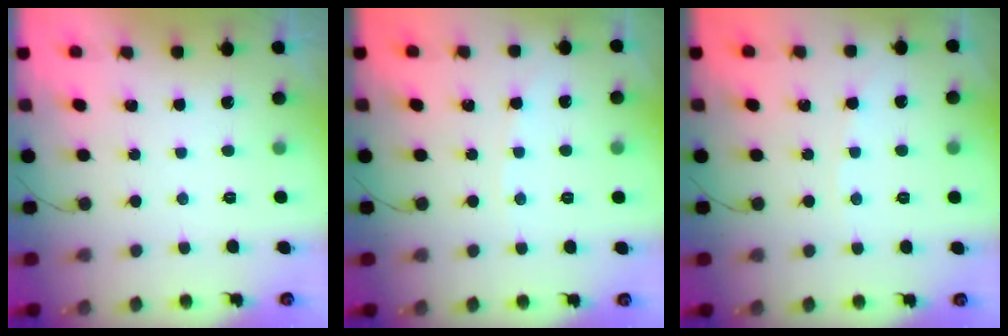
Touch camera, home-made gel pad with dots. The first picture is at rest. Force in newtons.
{"total": 1.8, "press": 1.8, "slide": 0.3}
{"total": 1.8, "press": 1.8, "slide": 0.3}